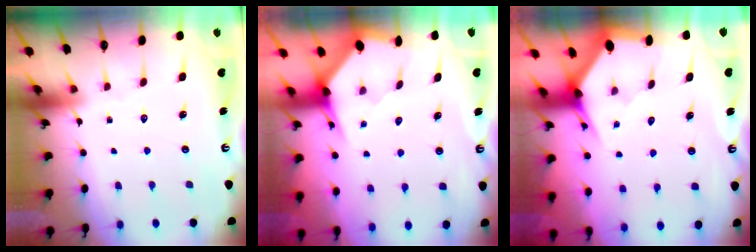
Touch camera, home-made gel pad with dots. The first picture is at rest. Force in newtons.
{"total": 3.1, "press": 3.1, "slide": 0.3}
{"total": 2.8, "press": 2.8, "slide": 0.1}